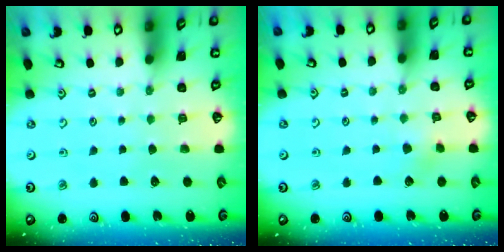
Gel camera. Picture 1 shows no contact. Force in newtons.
{"total": 2.9, "press": 2.9, "slide": 0.3}